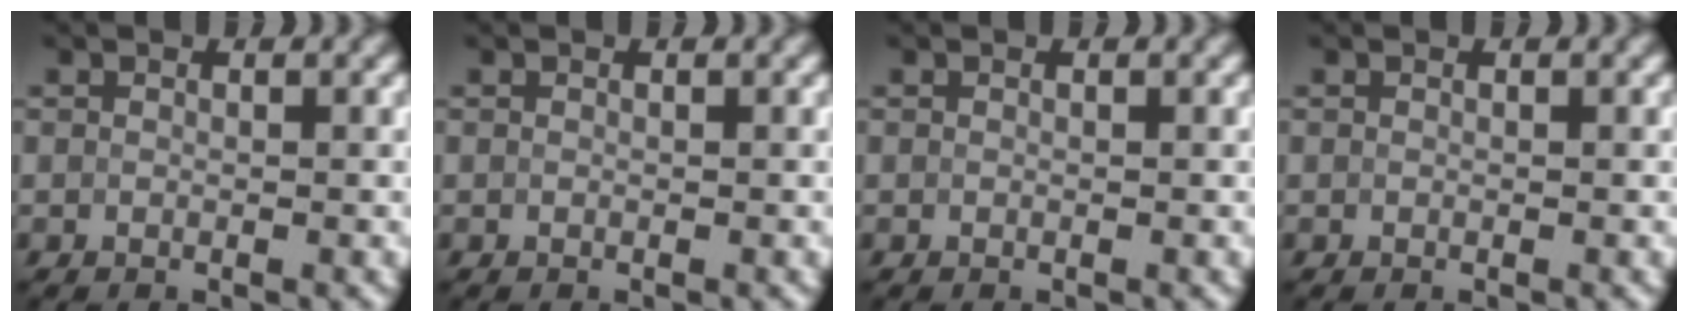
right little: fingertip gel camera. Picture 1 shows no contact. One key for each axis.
{"total": 0.0}
{"total": 0.0}
{"total": 0.0}